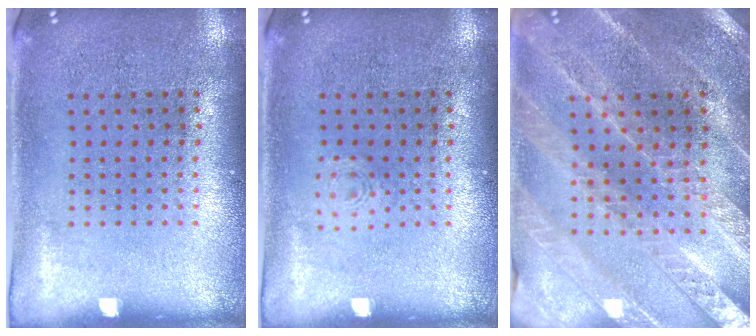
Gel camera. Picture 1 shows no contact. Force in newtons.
{"total": 0.6, "press": 0.6, "slide": 0.1}
{"total": 2.3, "press": 2.3, "slide": 0.3}